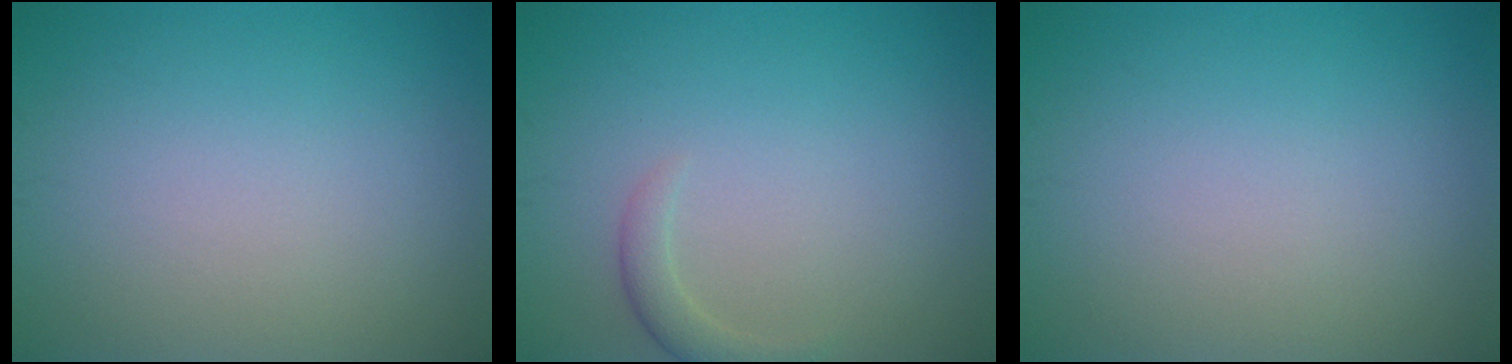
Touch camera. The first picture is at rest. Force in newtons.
{"total": 1.5, "press": 1.5, "slide": 0.1}
{"total": 0.0}